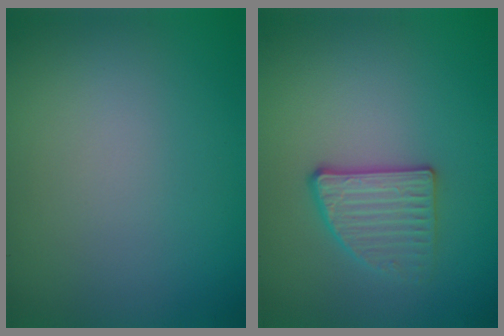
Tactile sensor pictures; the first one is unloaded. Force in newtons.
{"total": 2.7, "press": 2.5, "slide": 1.2}